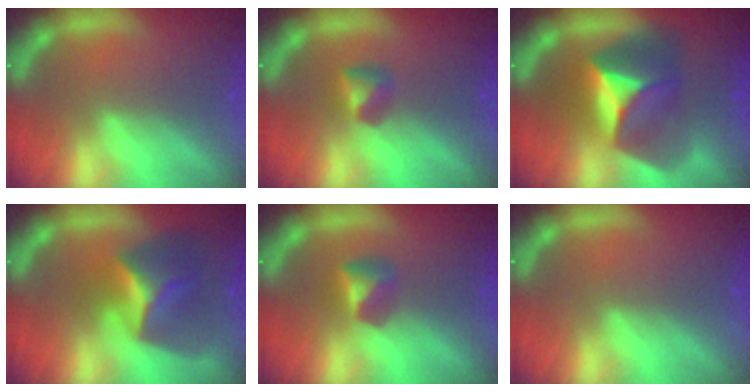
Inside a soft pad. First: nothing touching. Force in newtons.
{"total": 1.9}
{"total": 9.0}
{"total": 6.9}
{"total": 2.4}
{"total": 0.0}